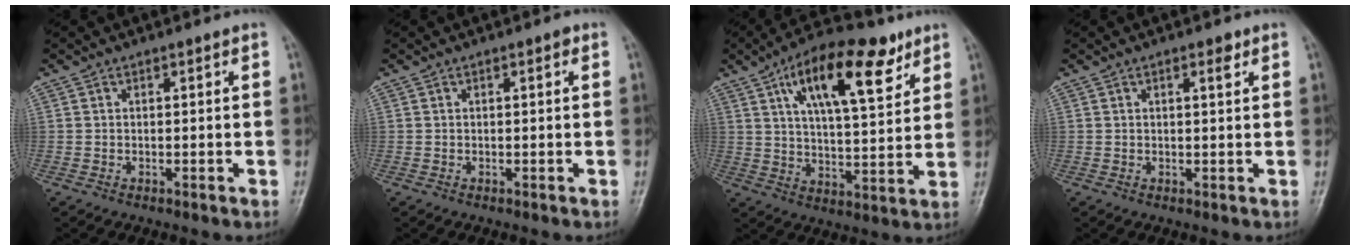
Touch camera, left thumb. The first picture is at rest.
{"total": 0.7, "force": [0.2, 0.3, 0.6], "torque": [-0.006, 0.002, 0.001]}
{"total": 17.9, "force": [9.1, 7.1, 13.7], "torque": [-0.187, -0.023, 0.147]}
{"total": 1.9, "force": [1.0, 0.6, 1.5], "torque": [-0.018, -0.002, 0.013]}